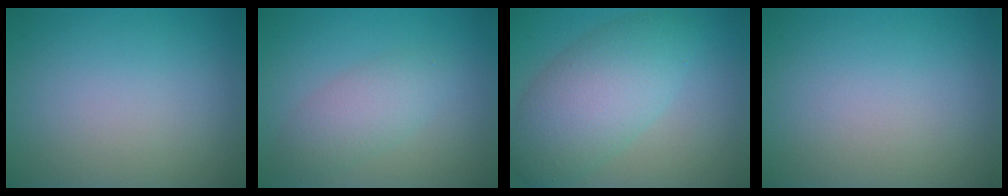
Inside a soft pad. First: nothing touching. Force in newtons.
{"total": 2.9, "press": 2.9, "slide": 0.1}
{"total": 7.0, "press": 7.0, "slide": 0.3}
{"total": 0.0}